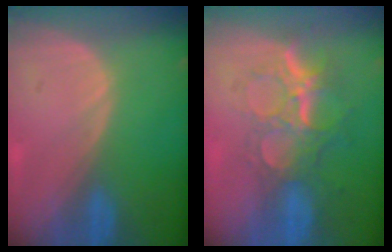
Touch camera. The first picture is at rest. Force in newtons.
{"total": 9.1, "press": 7.7, "slide": 4.8}